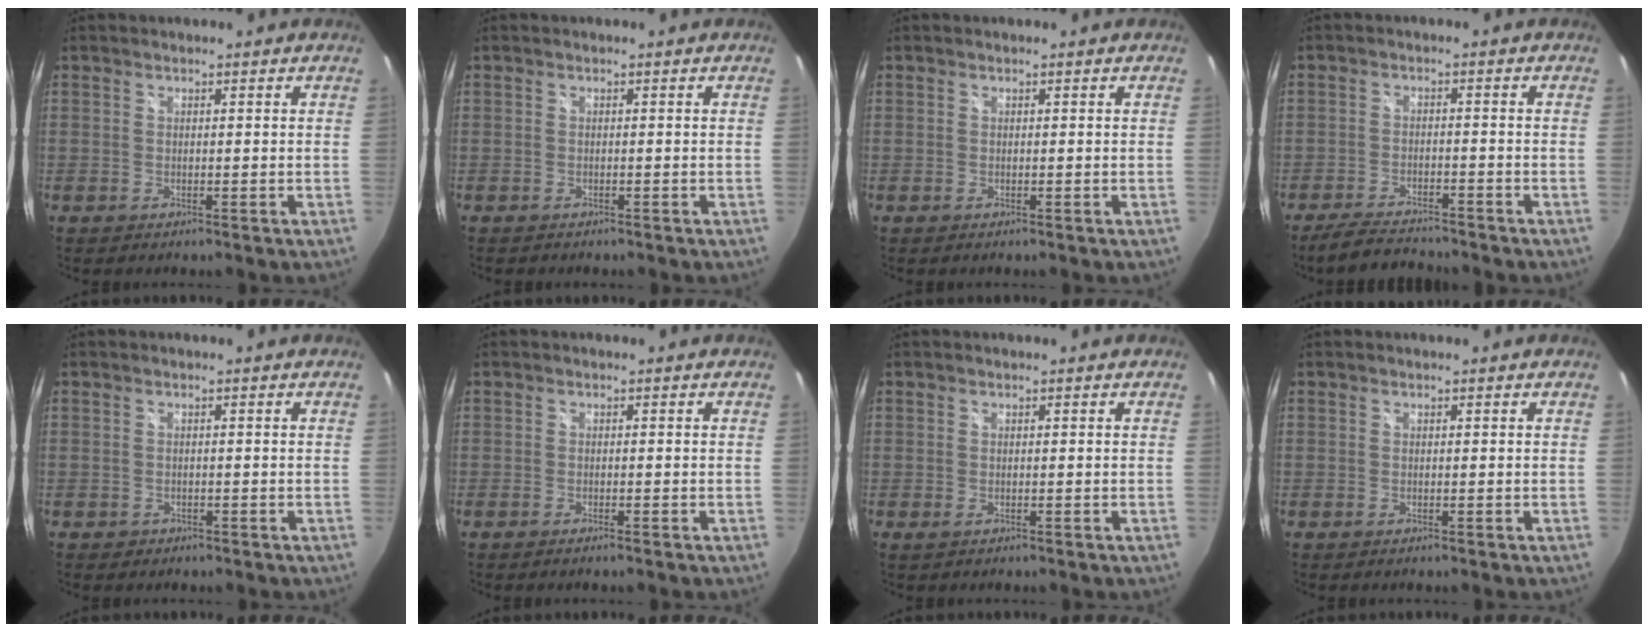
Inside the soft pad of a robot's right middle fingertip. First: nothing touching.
{"total": 0.6, "force": [-0.6, 0.3, 0.1], "torque": [-0.004, -0.001, -0.009]}
{"total": 0.0}
{"total": 7.3, "force": [-6.7, 1.2, 2.6], "torque": [-0.075, -0.010, -0.113]}
{"total": 1.3, "force": [-0.7, 1.1, 0.3], "torque": [-0.007, -0.002, -0.007]}
{"total": 1.1, "force": [-0.9, -0.1, 0.6], "torque": [-0.011, 0.000, -0.015]}
{"total": 0.0}
{"total": 0.0}